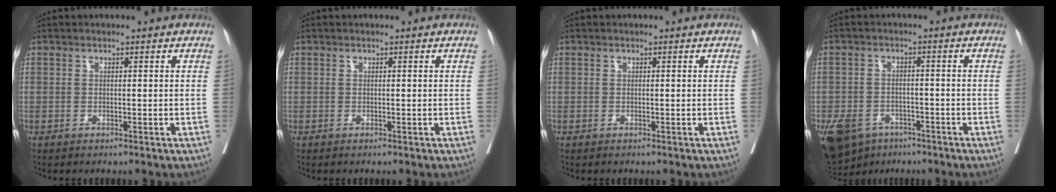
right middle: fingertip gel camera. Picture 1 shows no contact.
{"total": 0.0}
{"total": 0.0}
{"total": 13.6, "force": [-8.0, 9.3, 5.8], "torque": [-0.153, -0.011, -0.112]}